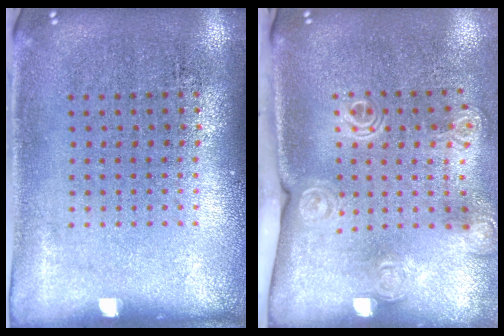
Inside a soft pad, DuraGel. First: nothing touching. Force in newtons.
{"total": 1.9, "press": 1.5, "slide": 1.3}